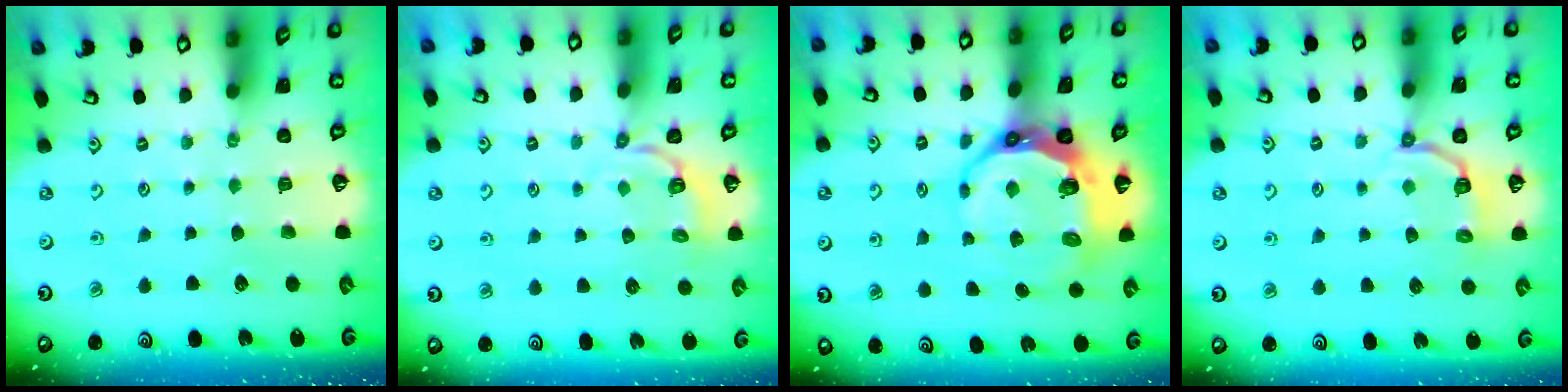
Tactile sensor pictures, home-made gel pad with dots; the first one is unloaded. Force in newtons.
{"total": 3.5, "press": 2.6, "slide": 2.4}
{"total": 12.1, "press": 11.3, "slide": 4.1}
{"total": 4.9, "press": 3.7, "slide": 3.2}